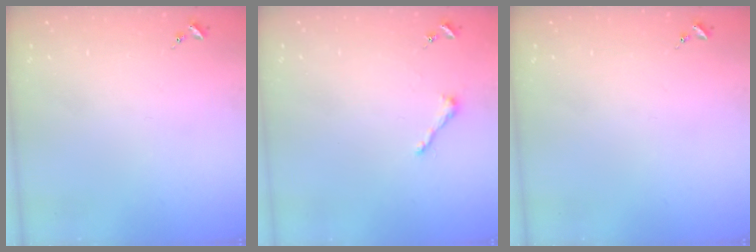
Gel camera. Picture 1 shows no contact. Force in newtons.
{"total": 3.9, "press": 3.9, "slide": 0.3}
{"total": 0.0}